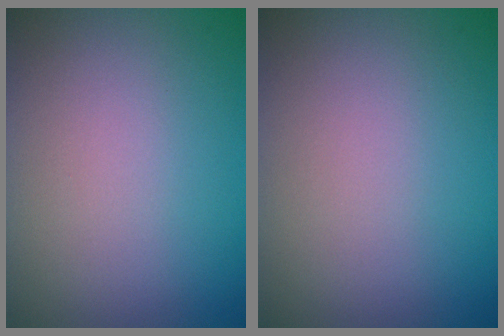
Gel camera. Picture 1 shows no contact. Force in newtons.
{"total": 0.0}